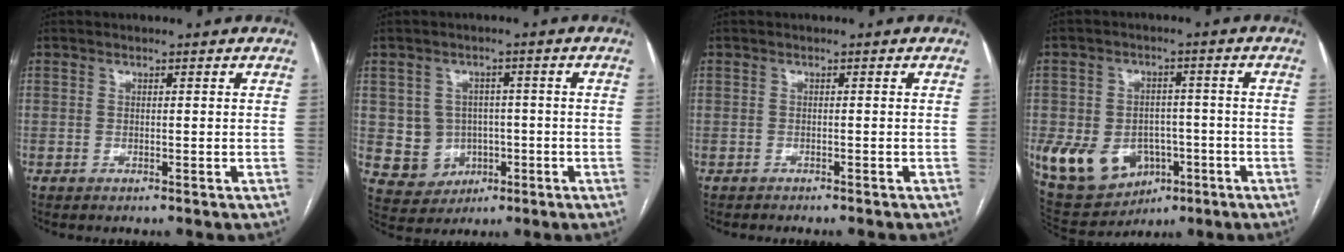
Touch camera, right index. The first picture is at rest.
{"total": 6.4, "force": [-0.5, 6.2, 1.4], "torque": [-0.025, 0.017, 0.006]}
{"total": 2.8, "force": [-2.6, 0.2, 1.1], "torque": [-0.016, -0.002, -0.032]}
{"total": 12.4, "force": [-3.9, 9.3, 7.3], "torque": [-0.136, 0.015, -0.045]}